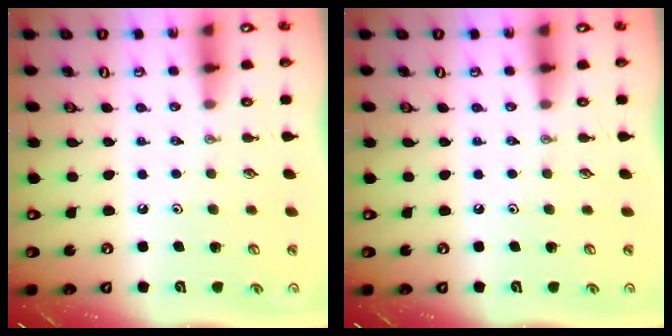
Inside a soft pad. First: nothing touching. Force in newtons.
{"total": 0.0}